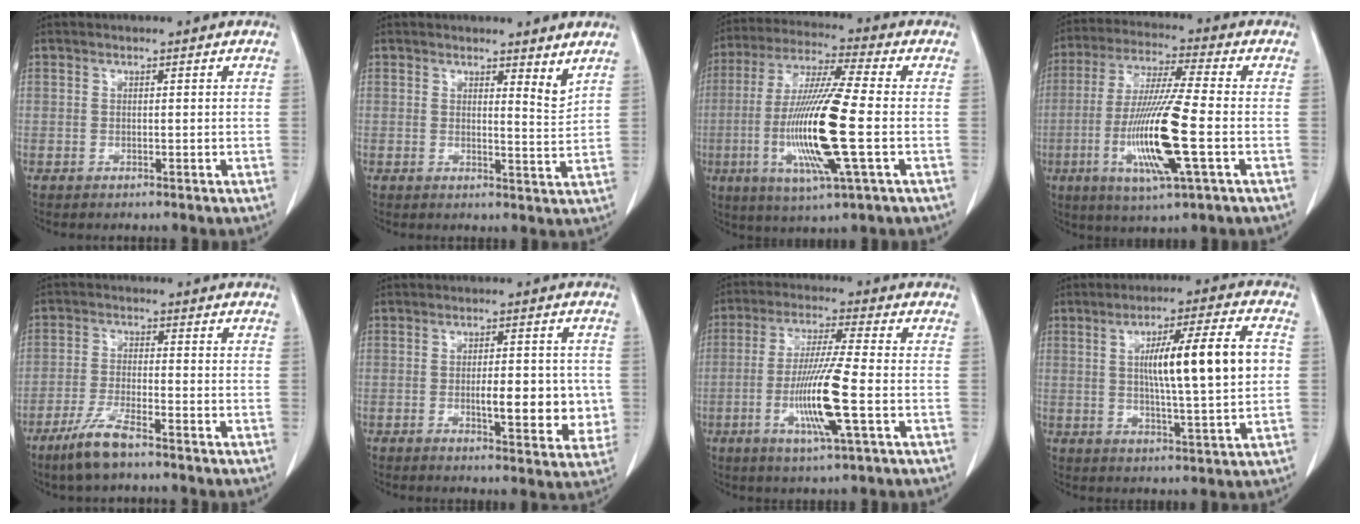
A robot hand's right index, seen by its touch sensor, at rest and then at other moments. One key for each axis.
{"total": 3.1, "fx": 2.5, "fy": 0.4, "fz": 1.8, "tx": -0.028, "ty": -0.025, "tz": 0.032}
{"total": 16.4, "fx": -3.1, "fy": 0.5, "fz": 16.1, "tx": -0.329, "ty": -0.016, "tz": -0.062}
{"total": 14.7, "fx": -3.6, "fy": 0.4, "fz": 14.2, "tx": -0.288, "ty": -0.020, "tz": -0.070}
{"total": 6.6, "fx": -4.7, "fy": 0.8, "fz": 4.5, "tx": -0.099, "ty": -0.012, "tz": -0.091}
{"total": 8.4, "fx": -1.0, "fy": 2.9, "fz": 7.9, "tx": -0.100, "ty": -0.003, "tz": -0.006}
{"total": 11.3, "fx": -3.0, "fy": -0.3, "fz": 10.9, "tx": -0.216, "ty": -0.016, "tz": -0.061}
{"total": 13.6, "fx": 1.5, "fy": 0.7, "fz": 13.5, "tx": -0.213, "ty": 0.010, "tz": 0.024}